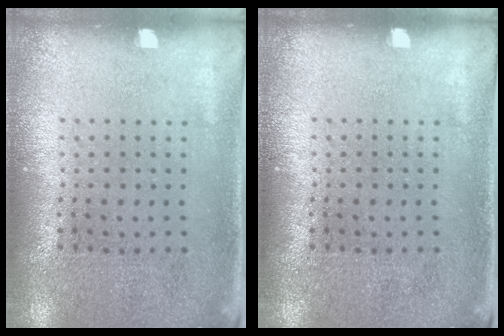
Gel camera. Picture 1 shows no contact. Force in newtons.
{"total": 0.0}